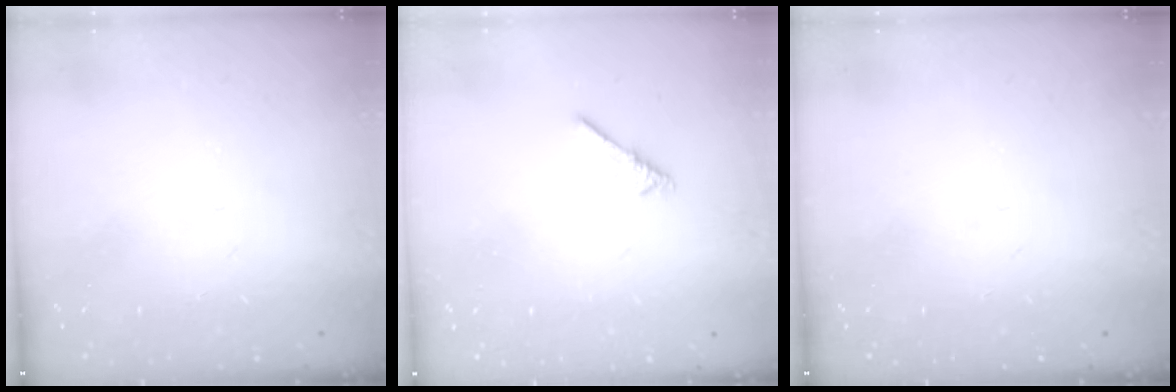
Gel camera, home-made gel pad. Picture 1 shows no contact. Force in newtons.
{"total": 2.2, "press": 2.1, "slide": 0.5}
{"total": 0.0}